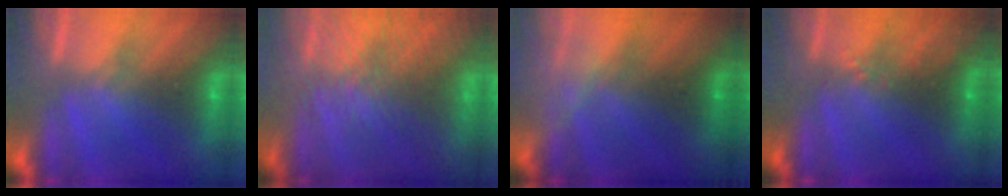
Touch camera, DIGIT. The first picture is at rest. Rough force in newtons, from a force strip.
{"total": 7.6}
{"total": 2.4}
{"total": 2.9}